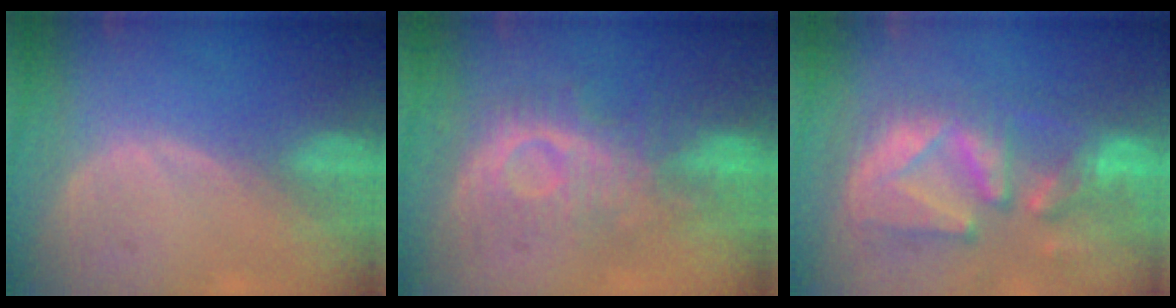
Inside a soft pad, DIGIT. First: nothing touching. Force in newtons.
{"total": 8.8, "press": 8.7, "slide": 1.1}
{"total": 12.3, "press": 11.0, "slide": 5.6}